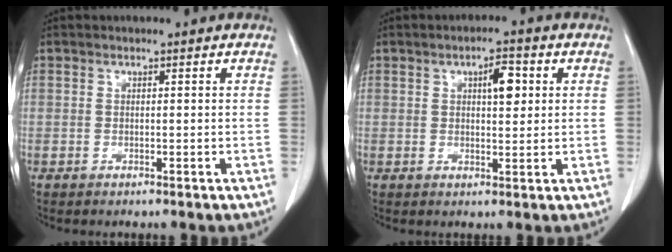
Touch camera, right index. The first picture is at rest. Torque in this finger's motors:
{"motor_torque": [0.15, 0.14, 0.07, 0.03]}